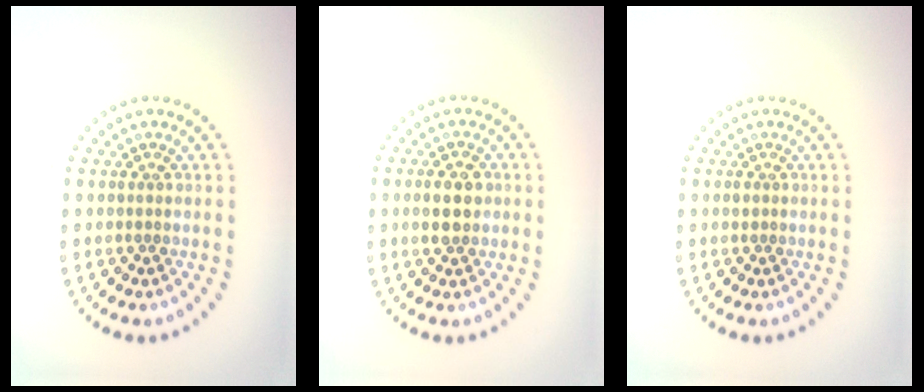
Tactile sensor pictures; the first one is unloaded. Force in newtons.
{"total": 2.8, "press": 2.8, "slide": 0.1}
{"total": 0.5, "press": 0.4, "slide": 0.3}